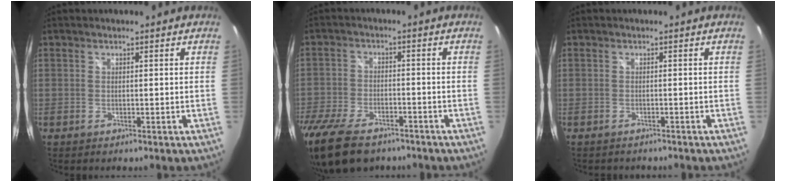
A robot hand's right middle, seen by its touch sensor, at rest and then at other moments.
{"total": 15.0, "force": [-11.2, 6.8, 7.4], "torque": [-0.186, -0.033, -0.195]}
{"total": 2.2, "force": [-2.0, 0.8, 0.5], "torque": [-0.010, -0.007, -0.026]}